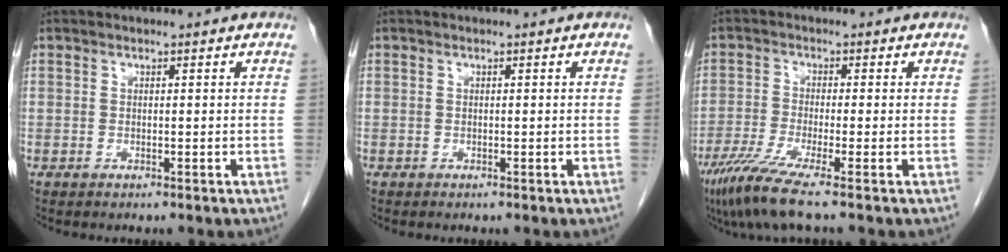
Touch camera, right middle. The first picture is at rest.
{"total": 0.0}
{"total": 7.0, "force": [-4.9, -0.8, 5.0], "torque": [-0.097, -0.025, -0.095]}